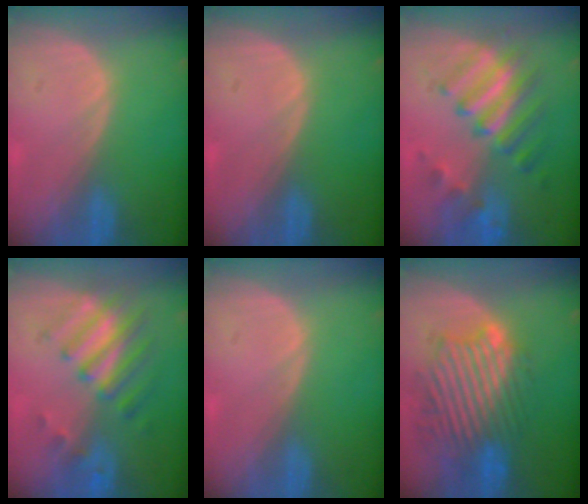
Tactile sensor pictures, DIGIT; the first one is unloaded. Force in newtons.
{"total": 0.0}
{"total": 8.2, "press": 8.0, "slide": 1.7}
{"total": 7.9, "press": 7.0, "slide": 3.7}
{"total": 0.0}
{"total": 11.1, "press": 10.3, "slide": 4.0}